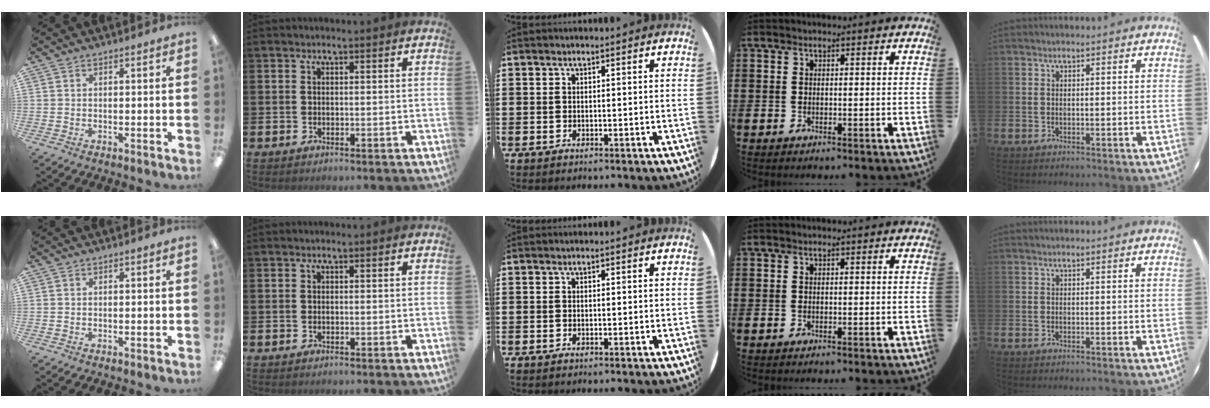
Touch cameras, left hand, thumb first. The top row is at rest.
{}